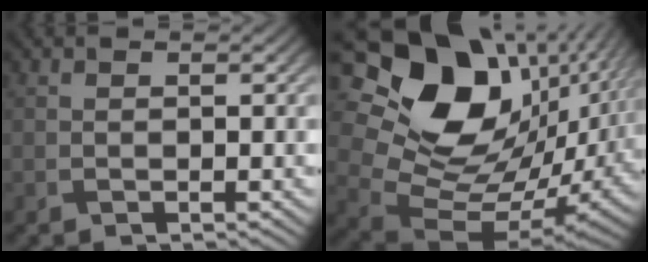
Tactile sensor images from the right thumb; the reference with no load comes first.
{"total": 19.1, "force": [6.4, 13.2, 12.1], "torque": [-0.228, -0.009, 0.134]}